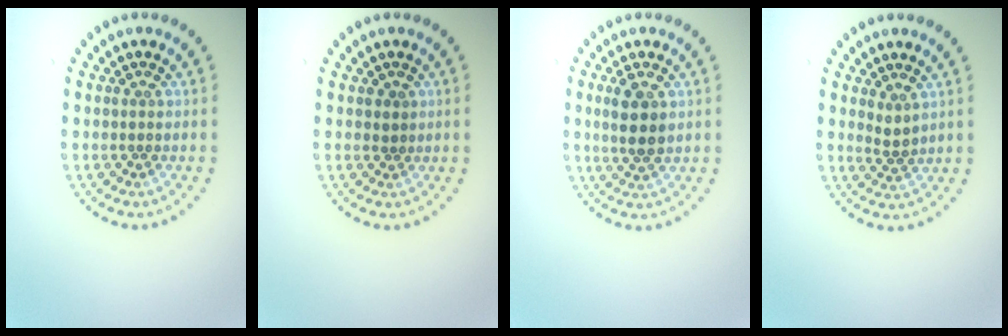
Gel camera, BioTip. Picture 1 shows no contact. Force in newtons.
{"total": 0.6, "press": 0.4, "slide": 0.5}
{"total": 2.8, "press": 2.6, "slide": 0.8}
{"total": 1.1, "press": 0.8, "slide": 0.8}